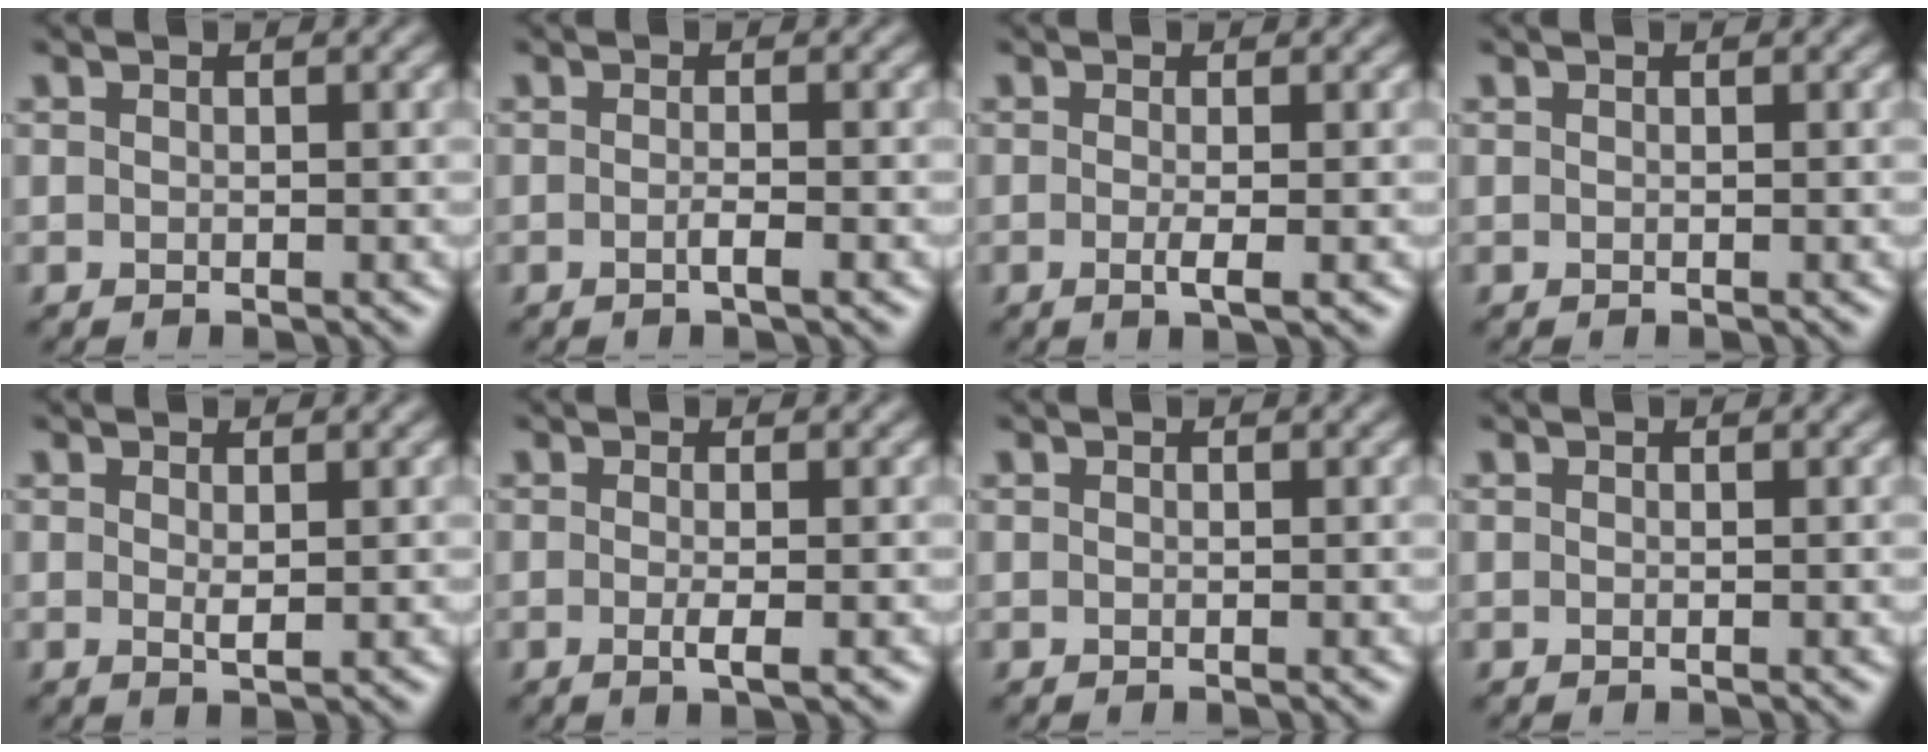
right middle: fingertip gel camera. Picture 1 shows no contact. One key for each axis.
{"total": 1.3, "fx": -0.5, "fy": 0.3, "fz": 1.1, "tx": -0.017, "ty": -0.002, "tz": -0.013}
{"total": 1.5, "fx": -0.4, "fy": 0.2, "fz": 1.4, "tx": -0.026, "ty": -0.005, "tz": -0.009}
{"total": 0.0}
{"total": 0.9, "fx": 0.3, "fy": 0.2, "fz": 0.9, "tx": -0.017, "ty": -0.004, "tz": 0.007}
{"total": 1.5, "fx": -0.4, "fy": 0.3, "fz": 1.4, "tx": -0.024, "ty": -0.004, "tz": -0.008}
{"total": 0.0}
{"total": 0.0}